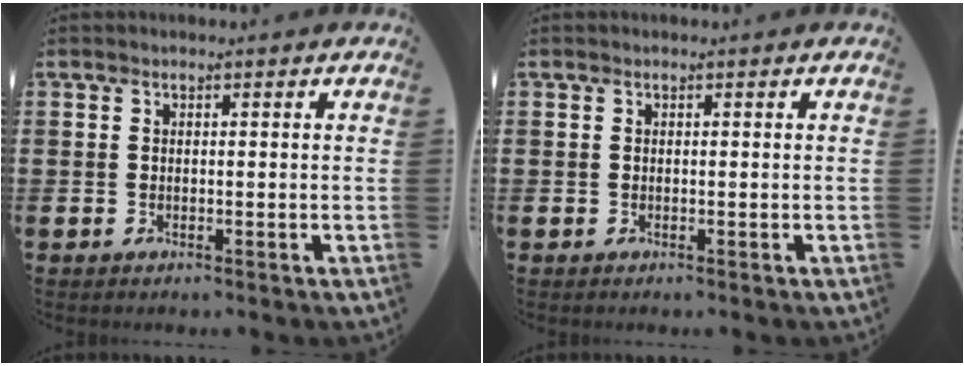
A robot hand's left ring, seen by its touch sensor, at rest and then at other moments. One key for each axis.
{"total": 0.0}